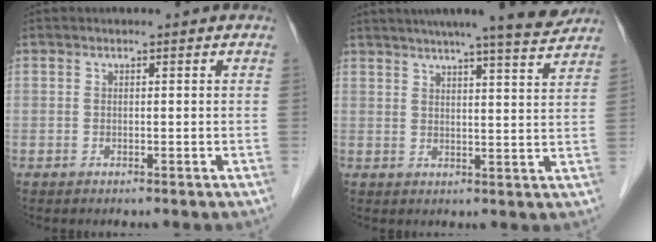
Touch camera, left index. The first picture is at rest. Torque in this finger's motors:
{"motor_torque": [0.14, -0.28, 0.68, 0.16]}